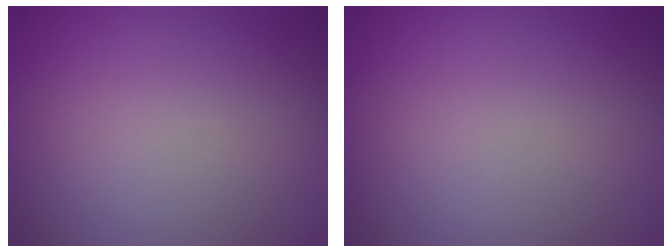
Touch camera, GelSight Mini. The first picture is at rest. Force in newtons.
{"total": 0.0}